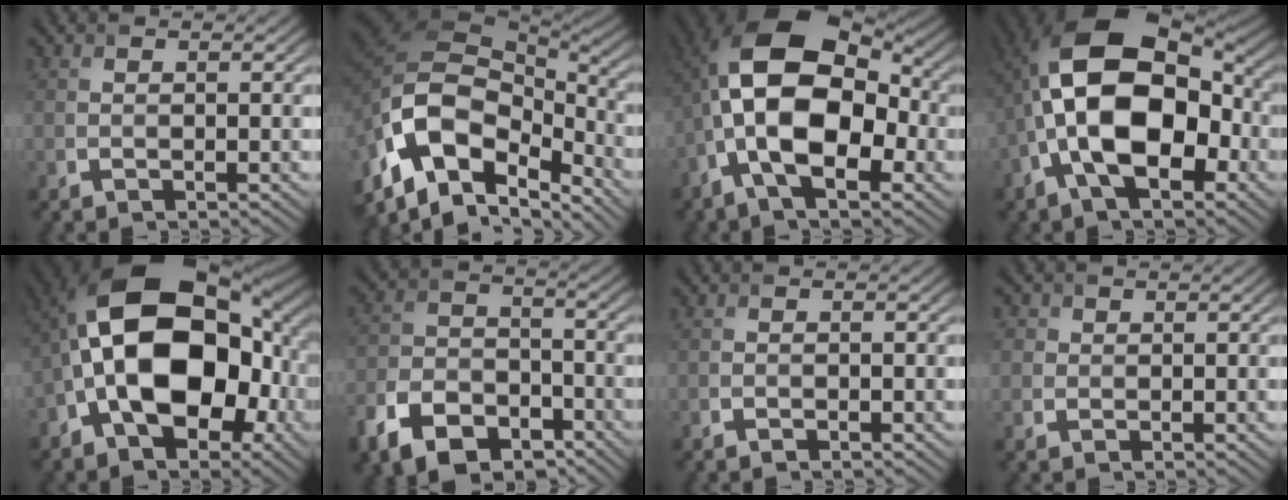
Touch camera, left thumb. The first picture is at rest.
{"total": 17.1, "force": [-6.5, 9.5, 12.6], "torque": [-0.294, -0.016, -0.109]}
{"total": 15.9, "force": [-1.4, 8.8, 13.2], "torque": [-0.249, 0.019, -0.042]}
{"total": 17.5, "force": [-1.7, 9.8, 14.4], "torque": [-0.258, 0.021, -0.047]}
{"total": 19.2, "force": [-1.7, 11.7, 15.2], "torque": [-0.244, 0.004, -0.039]}
{"total": 10.8, "force": [-6.8, 6.3, 5.4], "torque": [-0.126, -0.019, -0.142]}
{"total": 0.6, "force": [-0.4, 0.3, 0.2], "torque": [-0.004, -0.003, -0.006]}
{"total": 2.4, "force": [0.9, 2.1, 0.7], "torque": [-0.026, 0.000, 0.012]}